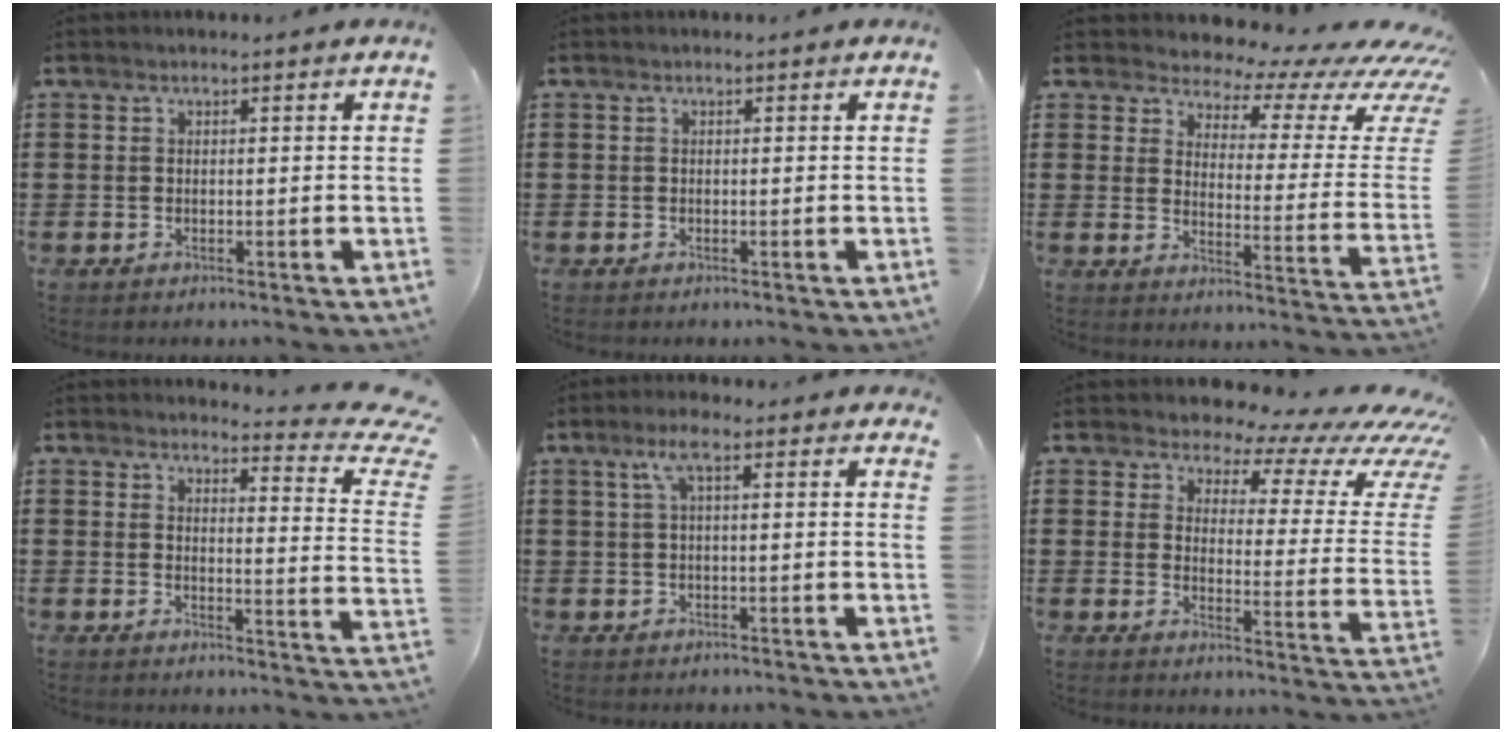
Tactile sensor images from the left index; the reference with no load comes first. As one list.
[{"total": 0.0}, {"total": 5.2, "force": [4.5, 2.1, 1.8], "torque": [-0.039, -0.049, 0.071]}, {"total": 4.9, "force": [4.0, 0.6, 2.6], "torque": [-0.039, -0.036, 0.063]}, {"total": 4.1, "force": [2.0, 0.9, 3.5], "torque": [-0.075, 0.004, 0.034]}, {"total": 7.2, "force": [6.1, 2.5, 3.1], "torque": [-0.060, -0.056, 0.100]}]